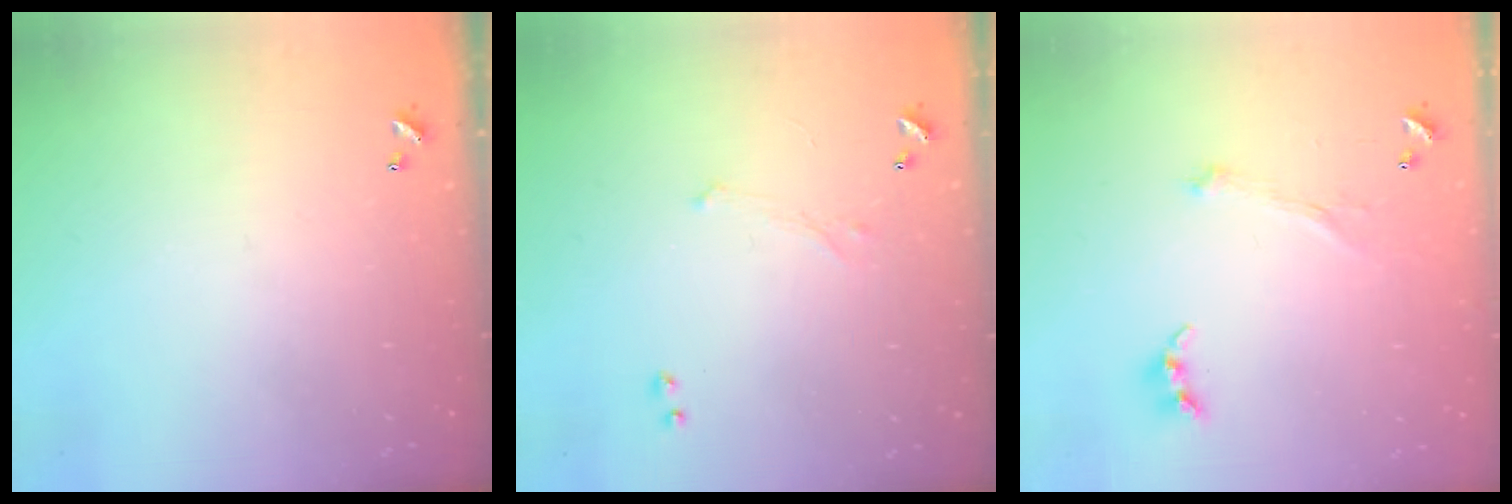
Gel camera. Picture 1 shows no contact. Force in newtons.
{"total": 0.7, "press": 0.3, "slide": 0.6}
{"total": 2.1, "press": 2.0, "slide": 0.7}